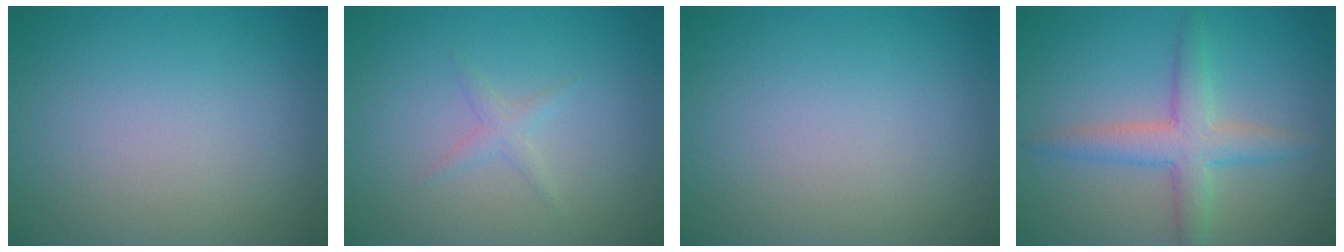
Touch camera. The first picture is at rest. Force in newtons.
{"total": 1.1, "press": 1.1, "slide": 0.1}
{"total": 0.0}
{"total": 4.0, "press": 4.0, "slide": 0.1}